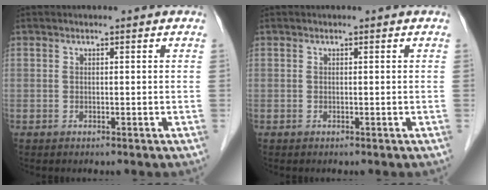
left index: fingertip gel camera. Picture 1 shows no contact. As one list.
[{"total": 0.0}]